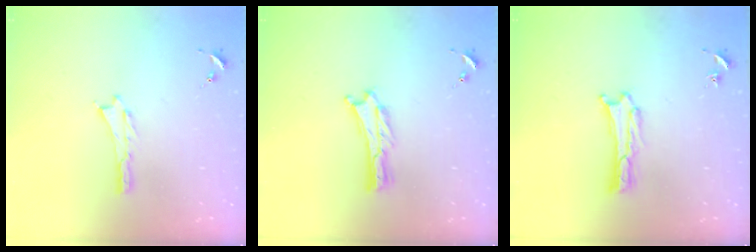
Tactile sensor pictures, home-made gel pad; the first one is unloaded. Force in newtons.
{"total": 0.0}
{"total": 0.9, "press": 0.9, "slide": 0.0}